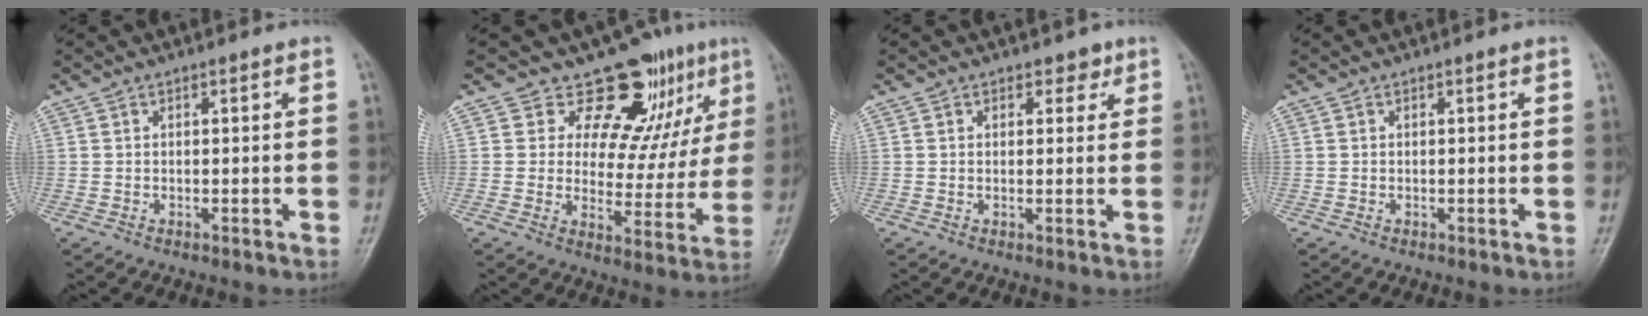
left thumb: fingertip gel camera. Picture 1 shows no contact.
{"total": 13.6, "force": [9.2, 7.2, 6.9], "torque": [-0.037, -0.057, 0.123]}
{"total": 2.3, "force": [1.5, 1.6, 0.9], "torque": [0.007, -0.006, 0.016]}
{"total": 0.0}